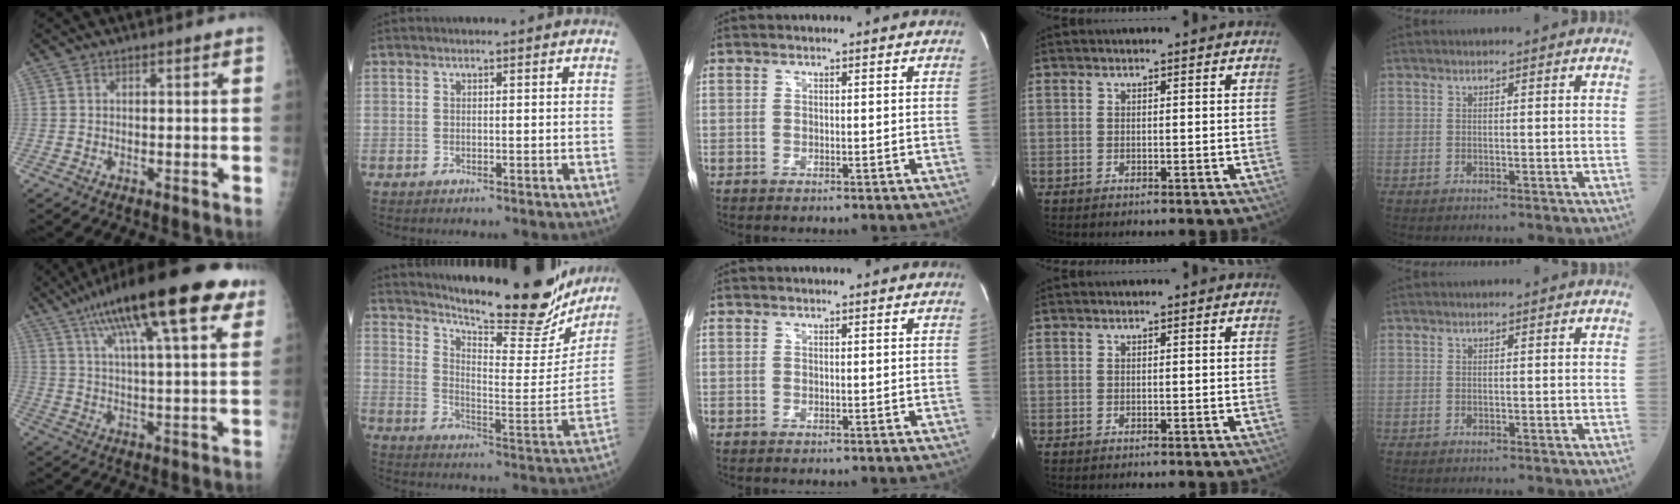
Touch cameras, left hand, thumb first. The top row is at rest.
{"thumb": {"total": 23.1, "force": [12.5, 5.8, 18.5], "torque": [-0.287, 0.000, 0.194]}, "index": {"total": 24.6, "force": [21.7, 4.3, 10.7], "torque": [-0.165, -0.060, 0.285]}}